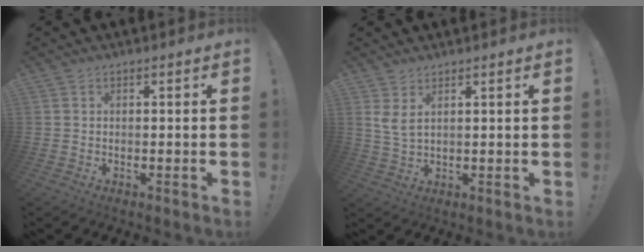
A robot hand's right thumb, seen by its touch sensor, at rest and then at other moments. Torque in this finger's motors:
{"motor_torque": [-0.33, 0.53, 0.49, 0.22, 0.01]}